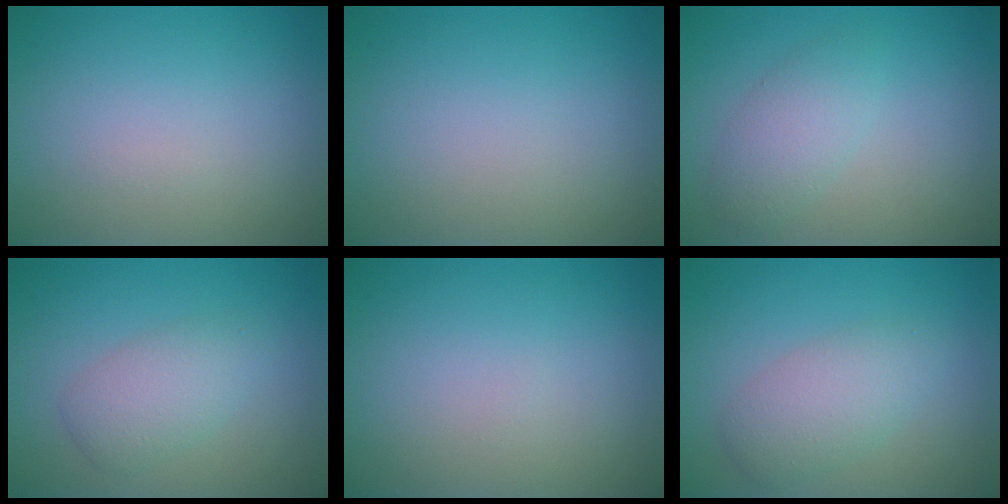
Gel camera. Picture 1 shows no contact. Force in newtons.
{"total": 0.0}
{"total": 2.7, "press": 2.6, "slide": 0.1}
{"total": 3.0, "press": 3.0, "slide": 0.0}
{"total": 0.0}
{"total": 3.4, "press": 3.4, "slide": 0.2}